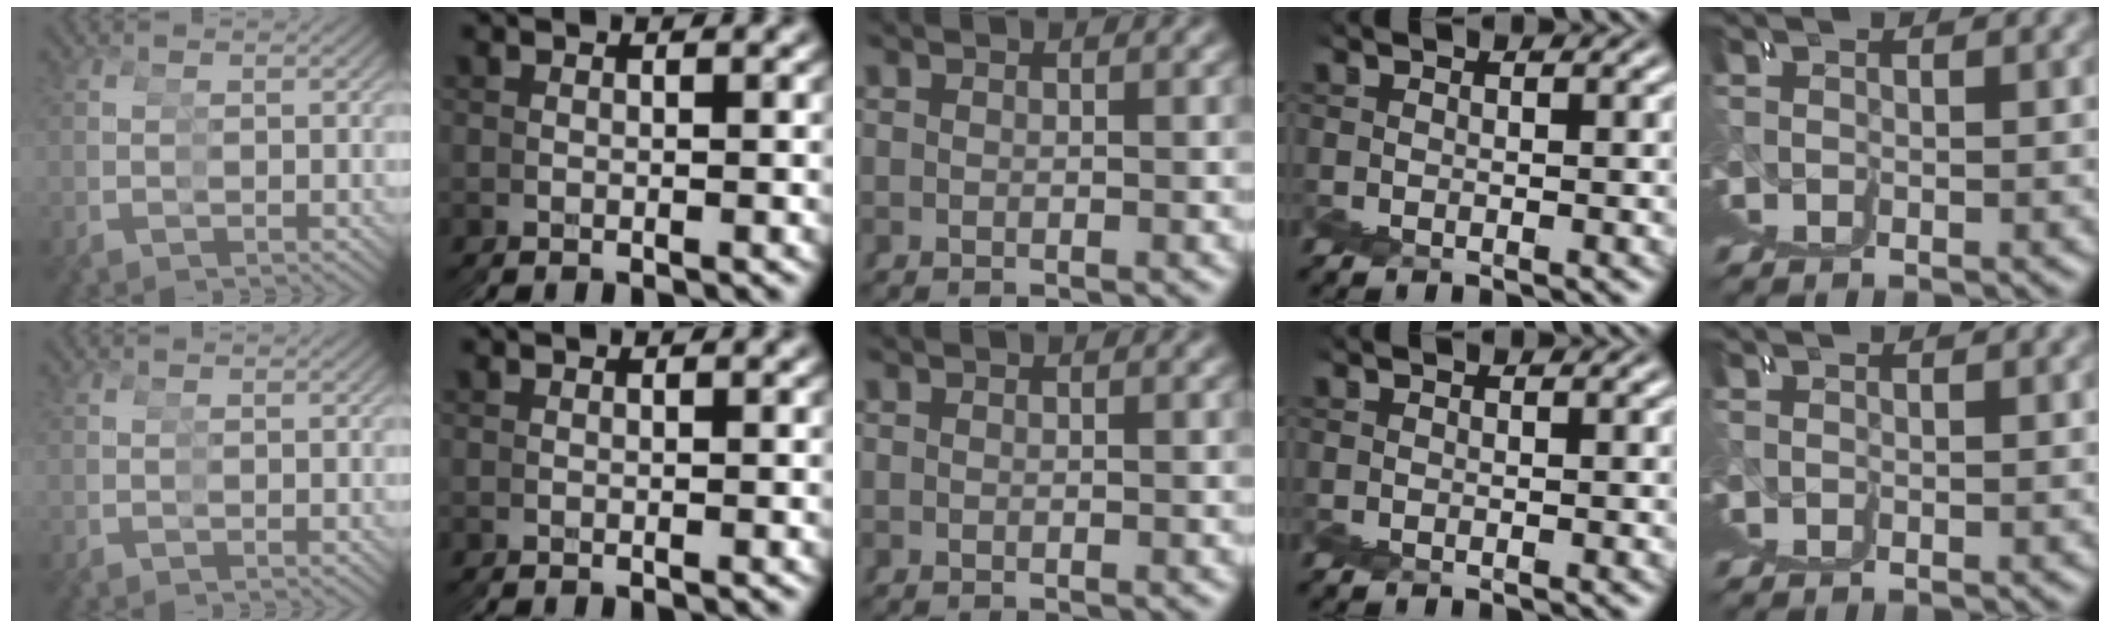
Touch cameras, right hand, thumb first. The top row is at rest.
{}